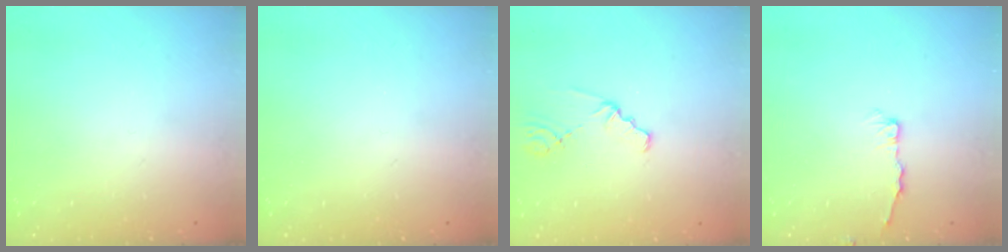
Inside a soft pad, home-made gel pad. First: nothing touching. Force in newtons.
{"total": 0.0}
{"total": 1.7, "press": 1.7, "slide": 0.1}
{"total": 5.0, "press": 5.0, "slide": 0.5}